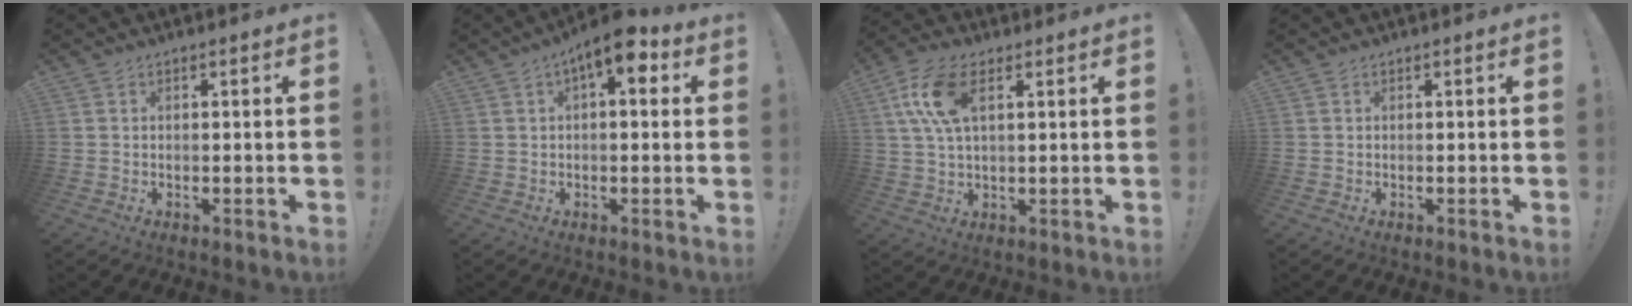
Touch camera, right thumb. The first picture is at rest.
{"total": 7.8, "force": [3.2, 2.7, 6.6], "torque": [-0.098, -0.014, 0.049]}
{"total": 11.2, "force": [3.7, 5.4, 9.1], "torque": [-0.186, -0.001, 0.070]}
{"total": 0.0}